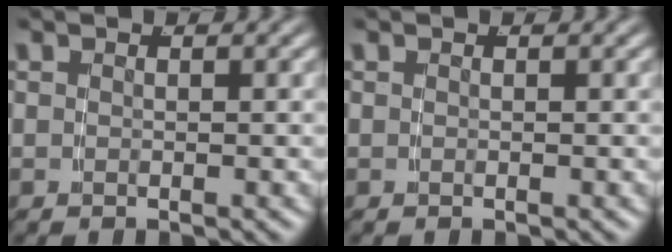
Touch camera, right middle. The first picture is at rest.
{"total": 0.0}